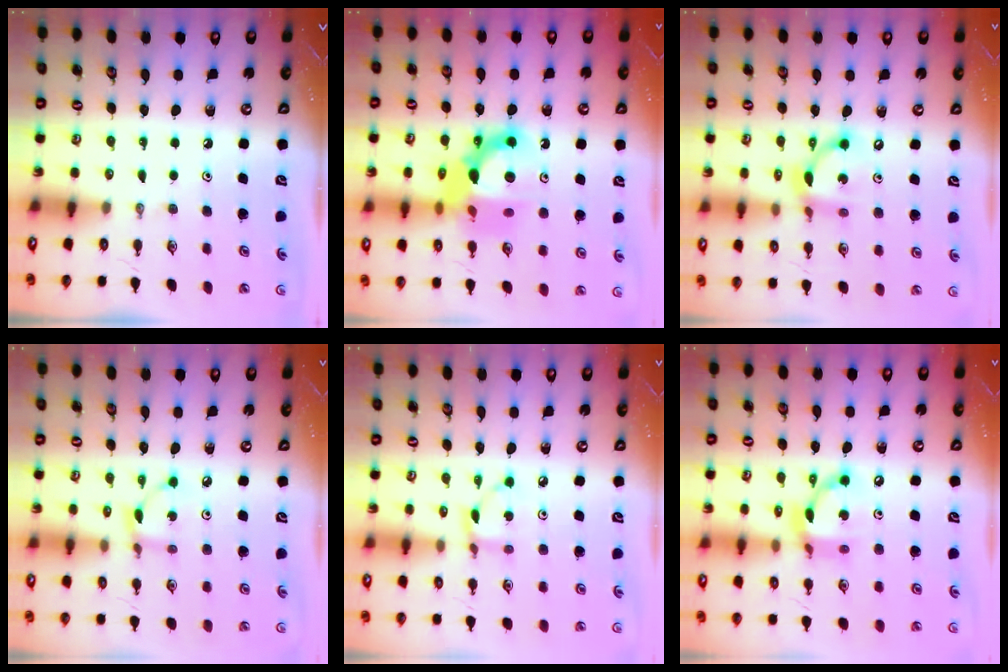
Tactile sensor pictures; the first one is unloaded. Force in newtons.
{"total": 14.7, "press": 14.6, "slide": 1.6}
{"total": 12.5, "press": 12.5, "slide": 0.5}
{"total": 3.5, "press": 3.5, "slide": 0.1}
{"total": 4.4, "press": 4.4, "slide": 0.2}
{"total": 11.8, "press": 11.8, "slide": 0.7}